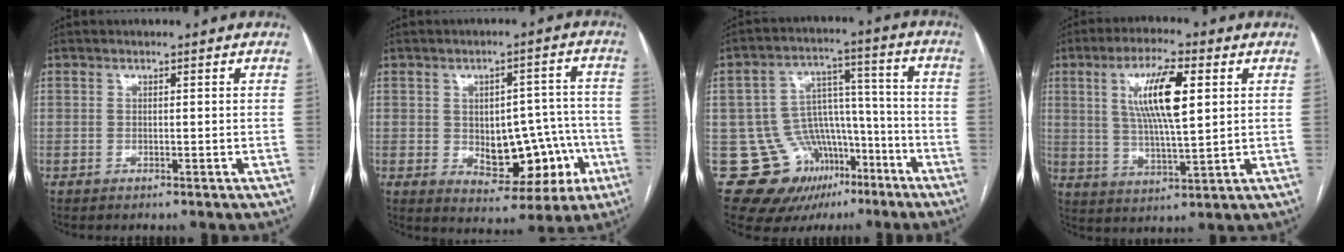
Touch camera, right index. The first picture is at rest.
{"total": 12.1, "force": [-2.5, 7.0, 9.6], "torque": [-0.109, 0.027, -0.013]}
{"total": 14.2, "force": [-7.6, 11.4, 3.9], "torque": [-0.056, 0.083, -0.101]}
{"total": 11.1, "force": [3.2, 2.0, 10.4], "torque": [-0.193, 0.006, 0.058]}